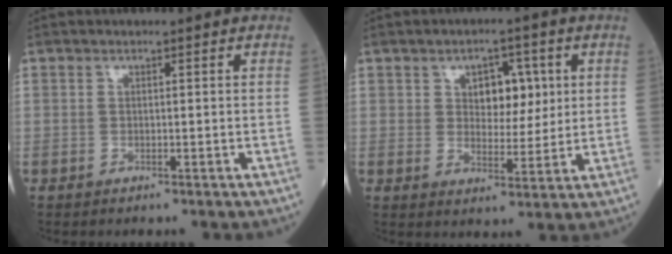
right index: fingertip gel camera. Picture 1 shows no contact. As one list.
[{"total": 6.1, "force": [2.0, 3.6, 4.5], "torque": [-0.059, 0.011, 0.032]}]